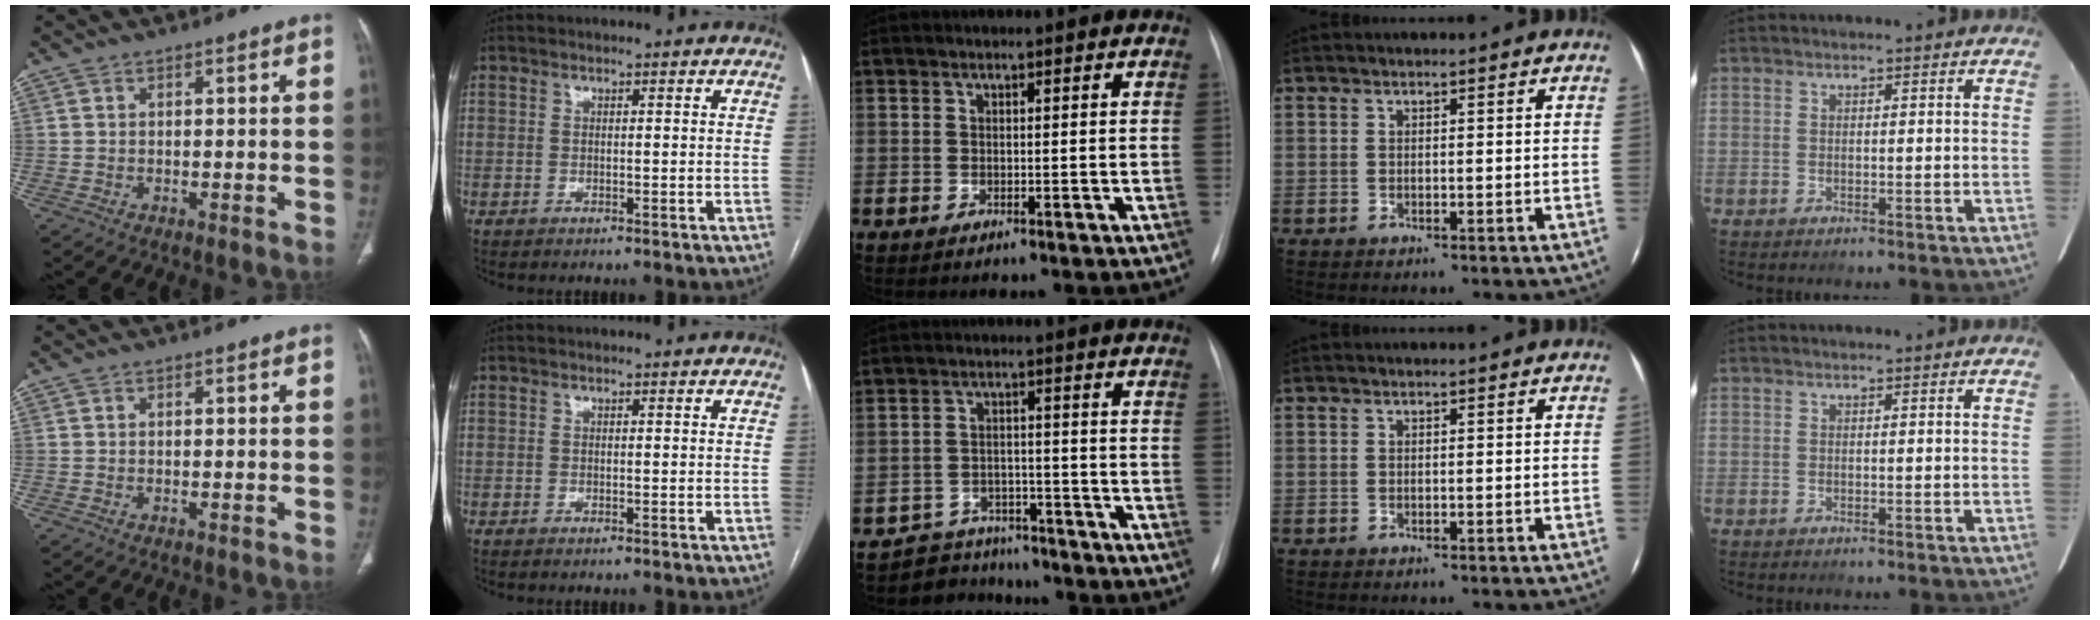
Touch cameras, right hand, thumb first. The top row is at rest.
{"middle": {"total": 6.7, "force": [-5.7, 3.4, -0.6], "torque": [0.017, 0.028, -0.087]}}